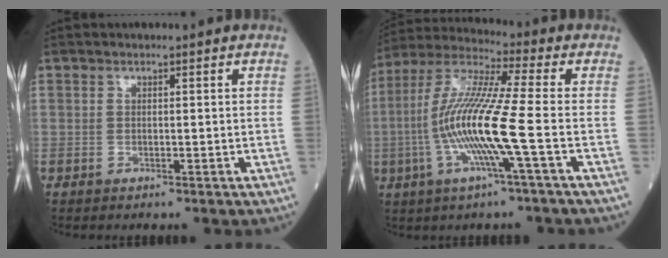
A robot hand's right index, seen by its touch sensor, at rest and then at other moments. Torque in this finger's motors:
{"motor_torque": [2.10, -0.04, 1.06, 0.21]}